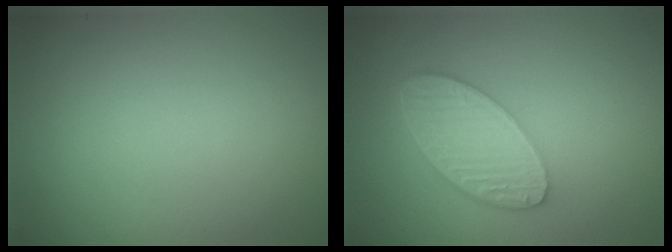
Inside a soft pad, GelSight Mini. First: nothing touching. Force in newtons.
{"total": 5.7, "press": 4.4, "slide": 3.7}